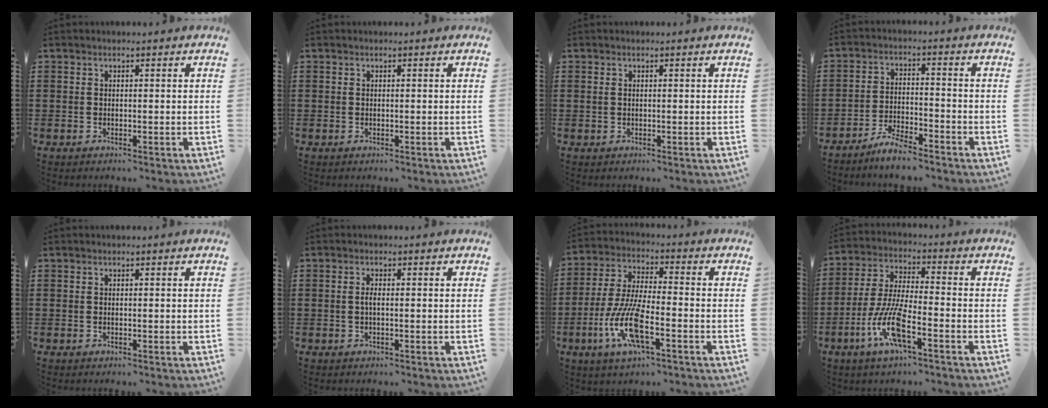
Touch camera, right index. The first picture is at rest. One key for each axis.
{"total": 0.0}
{"total": 0.6, "fx": 0.2, "fy": 0.4, "fz": 0.4, "tx": -0.009, "ty": 0.002, "tz": 0.004}
{"total": 4.6, "fx": -4.3, "fy": 0.2, "fz": 1.4, "tx": -0.033, "ty": 0.003, "tz": -0.087}
{"total": 0.0}
{"total": 1.3, "fx": -0.4, "fy": 0.2, "fz": 1.2, "tx": -0.031, "ty": -0.004, "tz": -0.009}
{"total": 10.3, "fx": -4.3, "fy": 2.7, "fz": 8.9, "tx": -0.210, "ty": -0.016, "tz": -0.086}
{"total": 9.4, "fx": -4.6, "fy": 1.9, "fz": 8.0, "tx": -0.188, "ty": -0.015, "tz": -0.091}